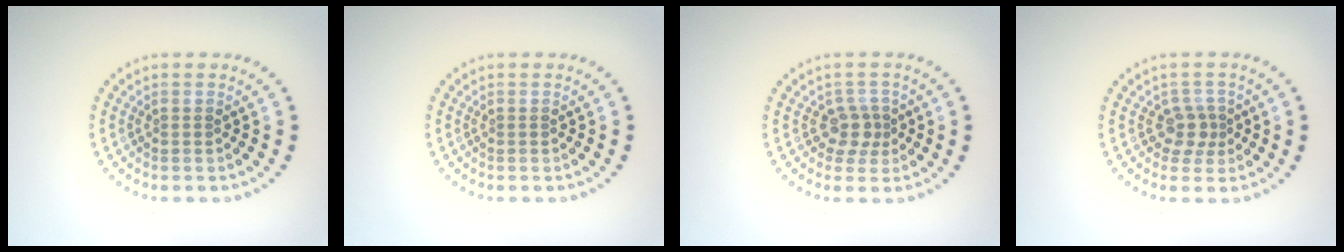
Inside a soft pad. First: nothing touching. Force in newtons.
{"total": 0.0}
{"total": 2.1, "press": 1.7, "slide": 1.2}
{"total": 2.1, "press": 1.7, "slide": 1.2}